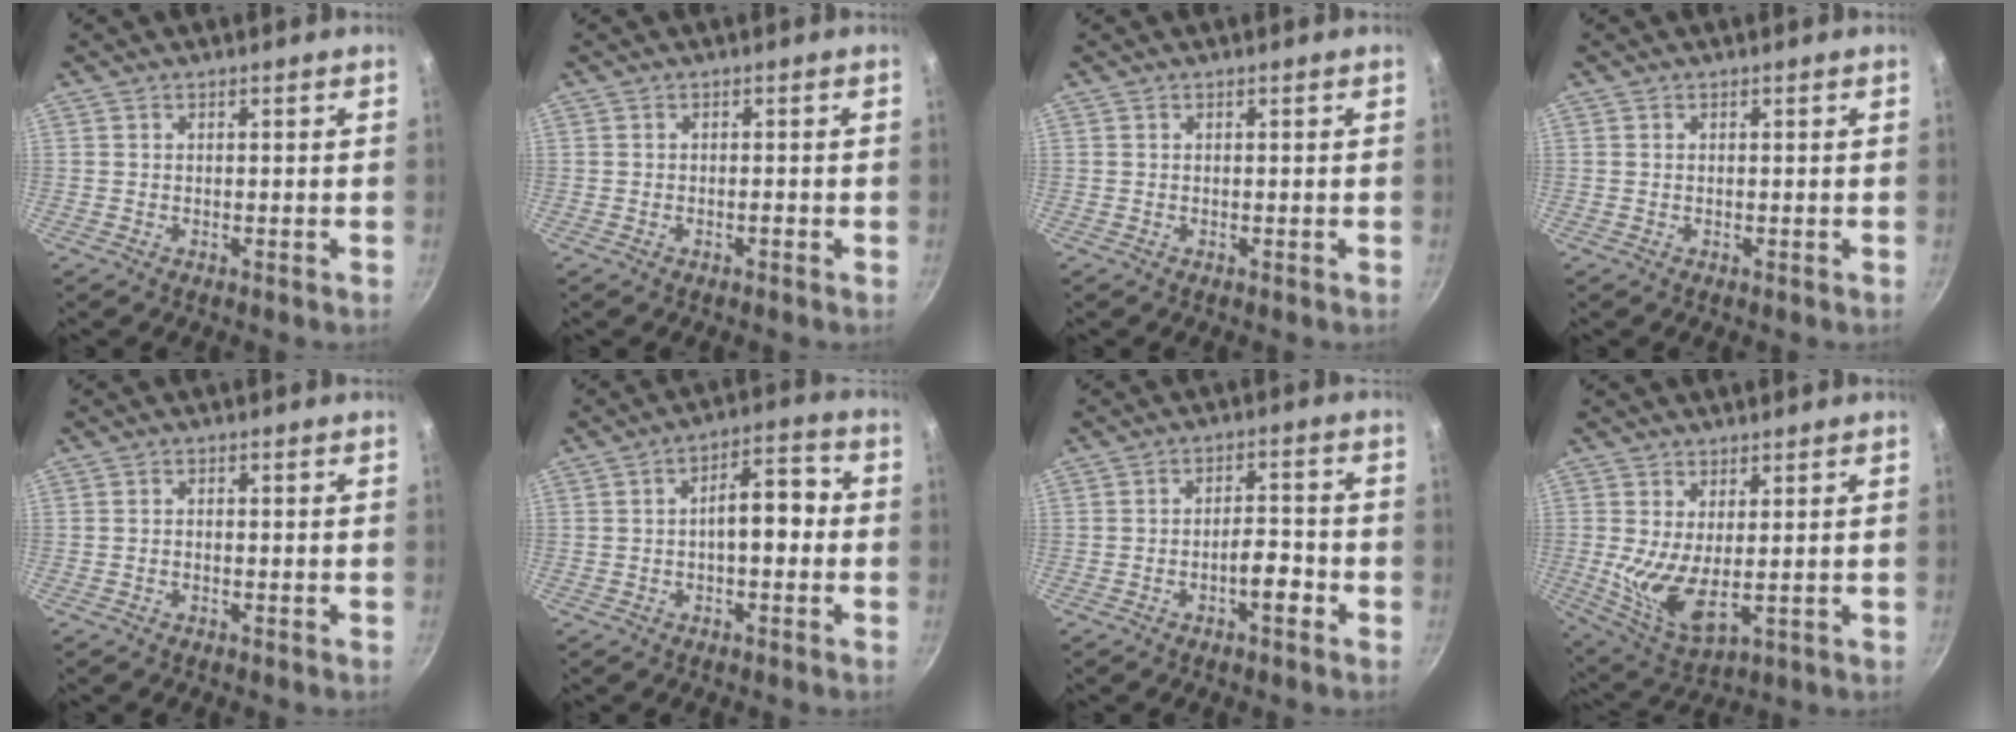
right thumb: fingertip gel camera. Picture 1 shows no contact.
{"total": 0.6, "force": [-0.4, 0.3, 0.5], "torque": [-0.008, 0.005, -0.008]}
{"total": 0.0}
{"total": 0.0}
{"total": 0.7, "force": [-0.4, 0.4, 0.4], "torque": [-0.008, 0.005, -0.008]}
{"total": 8.0, "force": [-0.7, 3.9, 7.0], "torque": [-0.080, 0.040, -0.018]}
{"total": 5.2, "force": [-2.5, 2.0, 4.1], "torque": [-0.051, 0.029, -0.041]}
{"total": 9.1, "force": [1.2, 4.0, 8.1], "torque": [-0.155, -0.030, 0.033]}